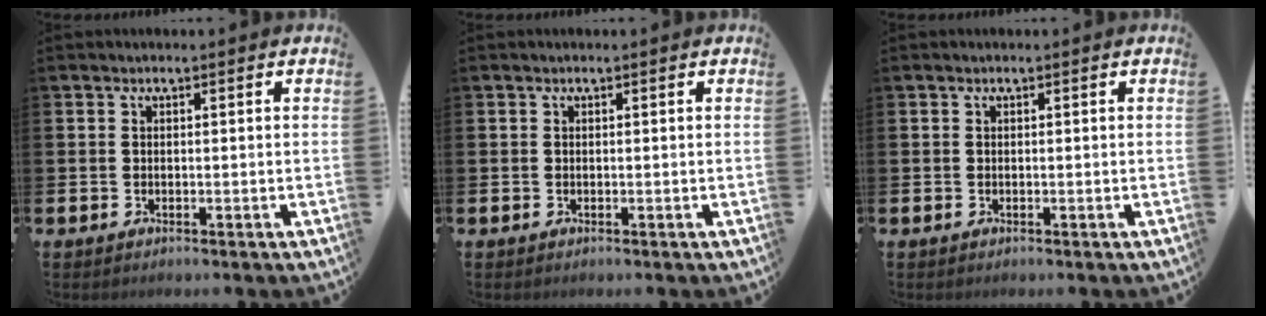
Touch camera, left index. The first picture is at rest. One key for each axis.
{"total": 0.0}
{"total": 0.0}